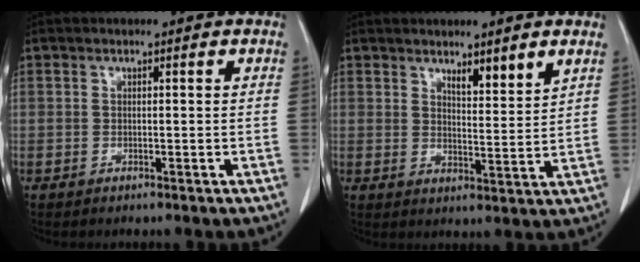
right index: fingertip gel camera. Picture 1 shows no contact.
{"total": 4.5, "force": [3.0, -0.8, 3.2], "torque": [-0.054, -0.017, 0.052]}